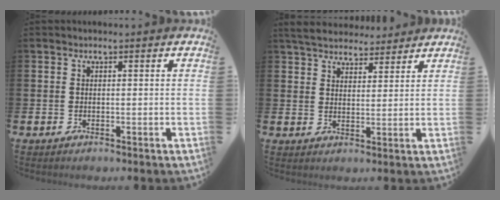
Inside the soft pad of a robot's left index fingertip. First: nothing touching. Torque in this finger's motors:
{"motor_torque": [1.03, -1.11, 0.15, 0.17]}